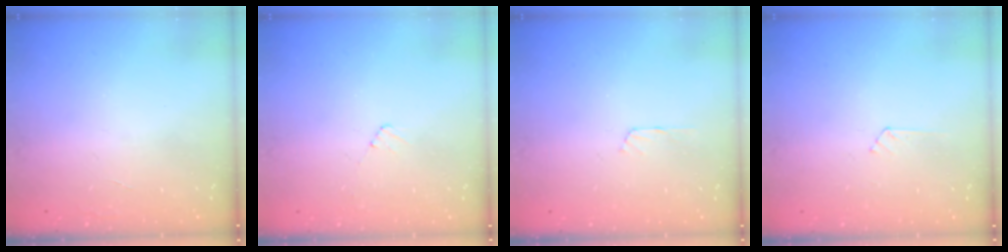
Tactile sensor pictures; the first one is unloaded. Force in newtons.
{"total": 3.6, "press": 3.6, "slide": 0.4}
{"total": 3.0, "press": 2.9, "slide": 0.4}
{"total": 3.0, "press": 3.0, "slide": 0.3}